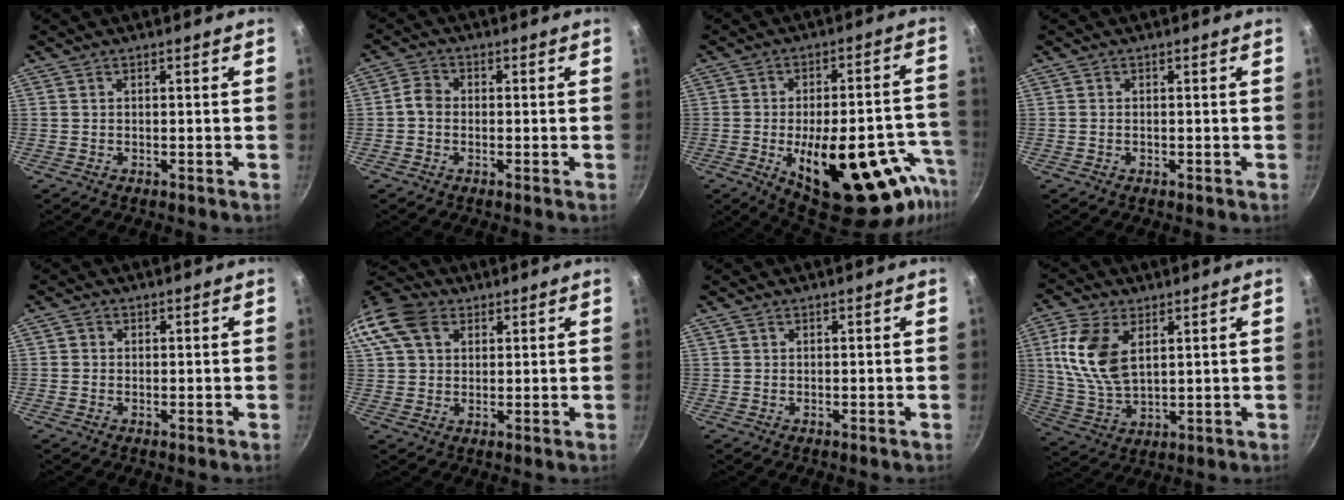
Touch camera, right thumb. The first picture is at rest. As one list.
[{"total": 3.1, "force": [-0.6, 2.5, 1.6], "torque": [-0.028, 0.013, -0.022]}, {"total": 25.4, "force": [-10.2, 10.9, 20.6], "torque": [-0.225, 0.029, -0.126]}, {"total": 0.6, "force": [-0.2, 0.5, 0.3], "torque": [-0.005, 0.001, -0.005]}, {"total": 1.3, "force": [0.2, 1.2, 0.4], "torque": [-0.002, -0.001, -0.001]}, {"total": 15.4, "force": [6.2, 11.3, 8.4], "torque": [-0.182, 0.024, 0.105]}, {"total": 0.5, "force": [0.3, 0.4, 0.1], "torque": [-0.001, 0.000, 0.004]}, {"total": 12.9, "force": [4.0, 7.3, 9.8], "torque": [-0.193, -0.014, 0.087]}]